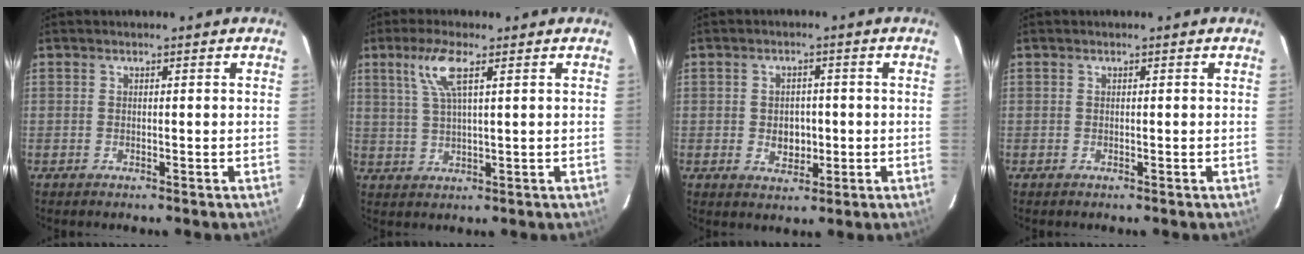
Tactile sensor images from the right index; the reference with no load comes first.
{"total": 6.2, "force": [3.0, 0.9, 5.3], "torque": [-0.113, 0.004, 0.063]}
{"total": 4.4, "force": [-0.6, 3.5, 2.6], "torque": [-0.044, 0.001, -0.003]}
{"total": 0.0}